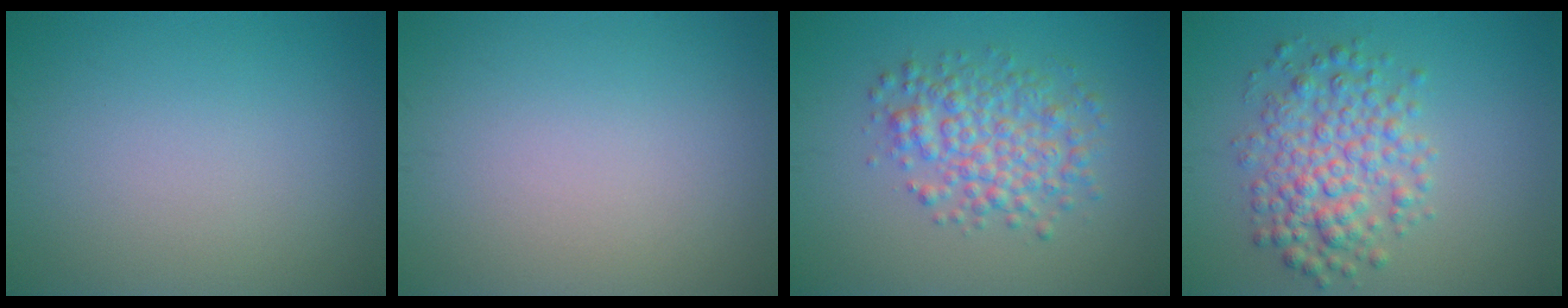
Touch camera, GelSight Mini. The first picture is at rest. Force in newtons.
{"total": 0.0}
{"total": 4.7, "press": 4.7, "slide": 0.1}
{"total": 5.2, "press": 5.2, "slide": 0.1}